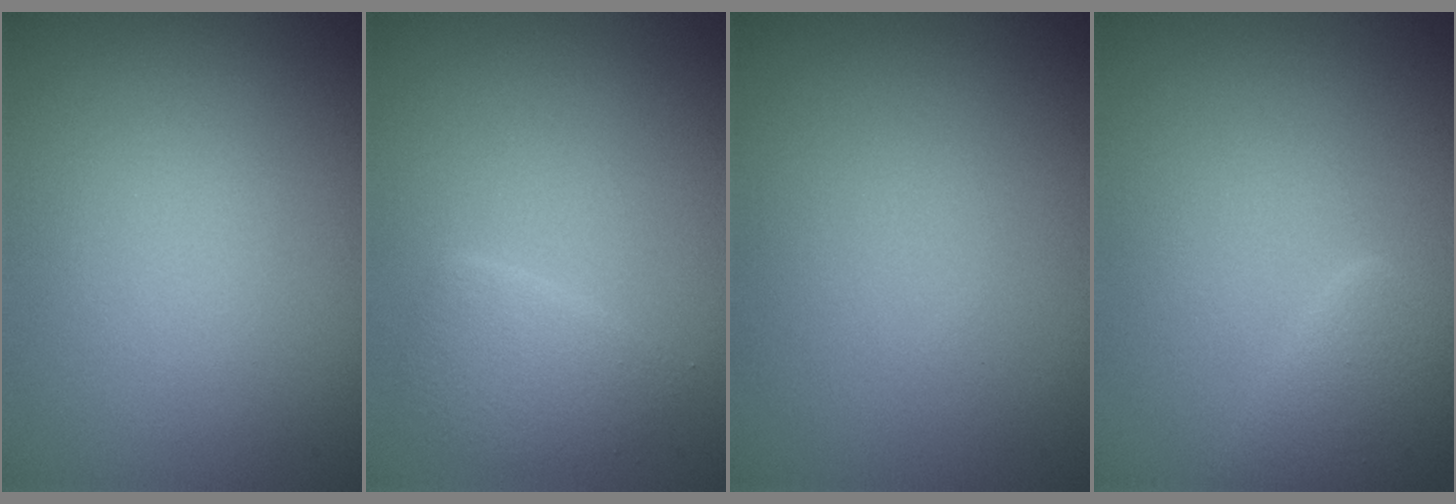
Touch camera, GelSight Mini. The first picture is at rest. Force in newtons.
{"total": 2.3, "press": 2.3, "slide": 0.1}
{"total": 0.0}
{"total": 2.9, "press": 2.9, "slide": 0.2}